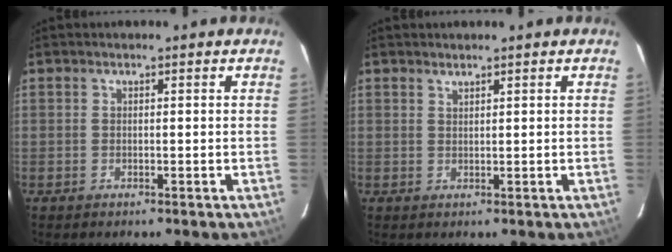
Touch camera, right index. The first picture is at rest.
{"total": 0.8, "force": [0.8, 0.1, 0.2], "torque": [-0.004, -0.001, 0.015]}